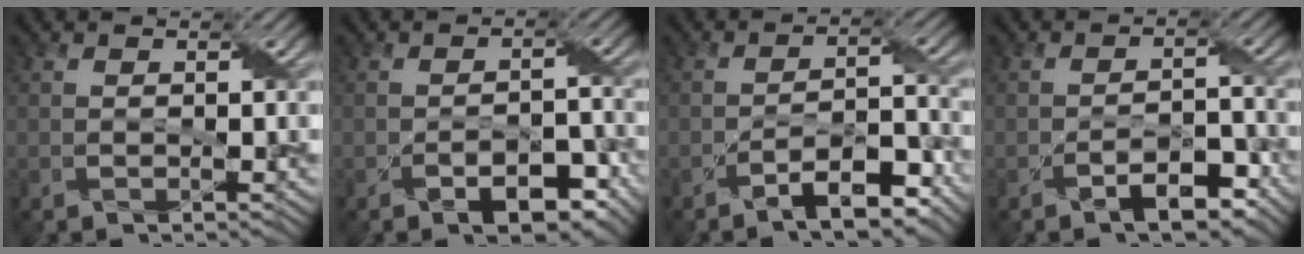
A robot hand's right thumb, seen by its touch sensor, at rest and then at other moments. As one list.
[{"total": 5.7, "force": [-3.2, 3.0, 3.7], "torque": [-0.052, -0.004, -0.041]}, {"total": 7.1, "force": [-5.0, 2.0, 4.6], "torque": [-0.070, 0.007, -0.087]}, {"total": 5.1, "force": [-3.3, 2.1, 3.4], "torque": [-0.051, 0.006, -0.049]}]